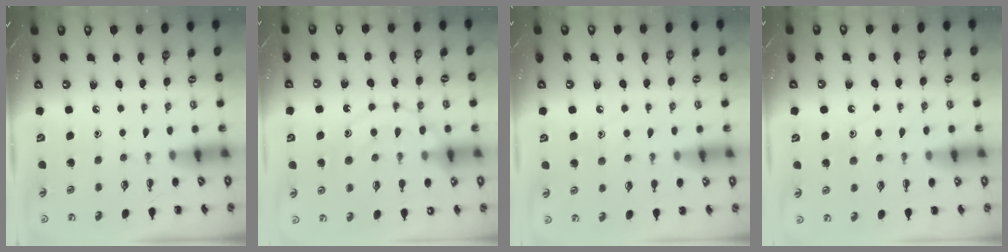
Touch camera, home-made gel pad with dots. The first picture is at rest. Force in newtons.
{"total": 13.5, "press": 13.4, "slide": 1.1}
{"total": 6.5, "press": 6.3, "slide": 1.2}
{"total": 8.4, "press": 8.4, "slide": 1.0}